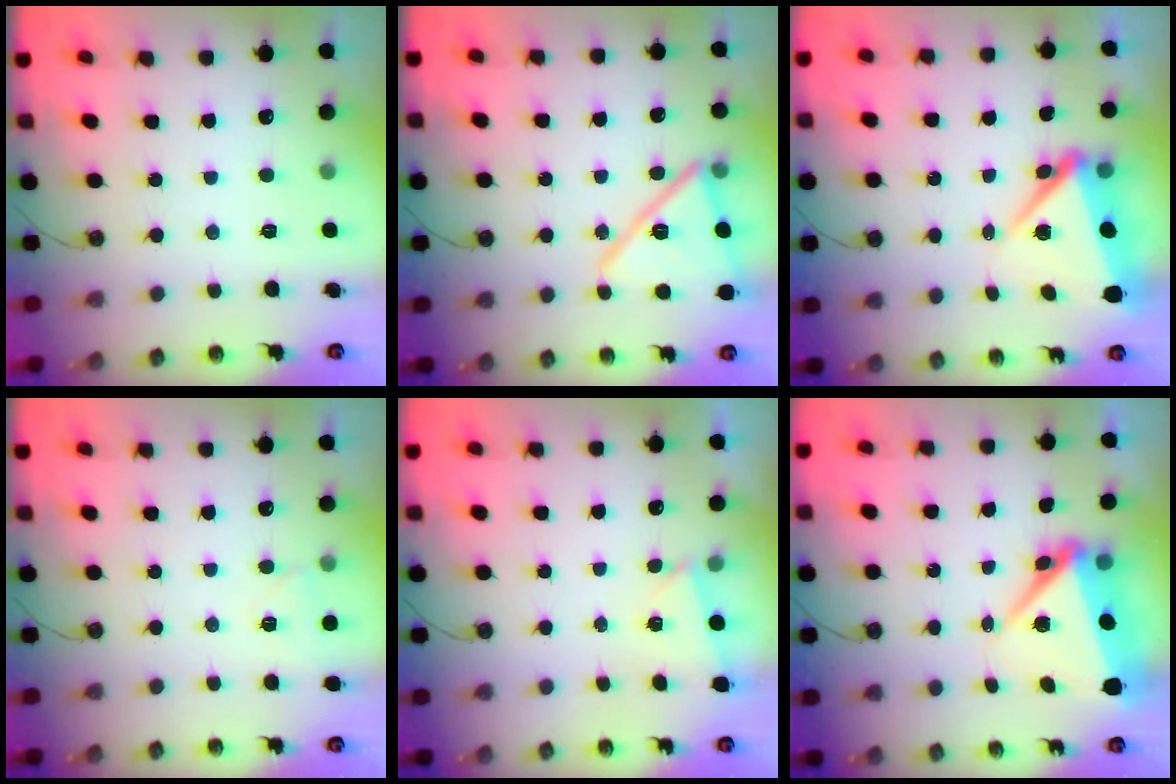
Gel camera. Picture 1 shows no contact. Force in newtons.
{"total": 16.7, "press": 16.7, "slide": 1.0}
{"total": 7.5, "press": 7.3, "slide": 1.8}
{"total": 4.5, "press": 4.4, "slide": 0.8}
{"total": 2.3, "press": 1.3, "slide": 1.9}
{"total": 9.0, "press": 8.9, "slide": 1.7}